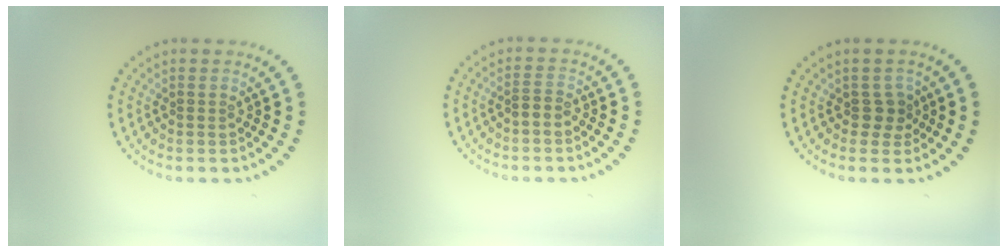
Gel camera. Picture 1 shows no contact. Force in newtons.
{"total": 1.1, "press": 1.0, "slide": 0.5}
{"total": 1.6, "press": 1.4, "slide": 0.9}